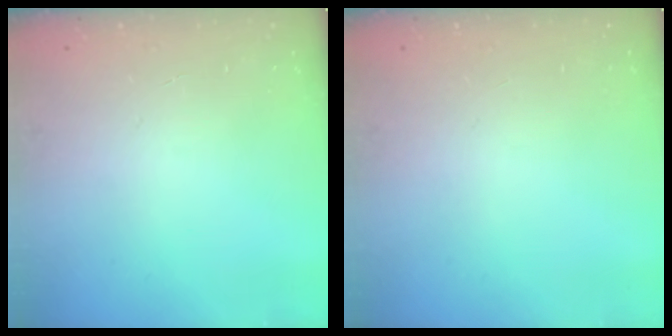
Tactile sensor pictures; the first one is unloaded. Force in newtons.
{"total": 0.0}